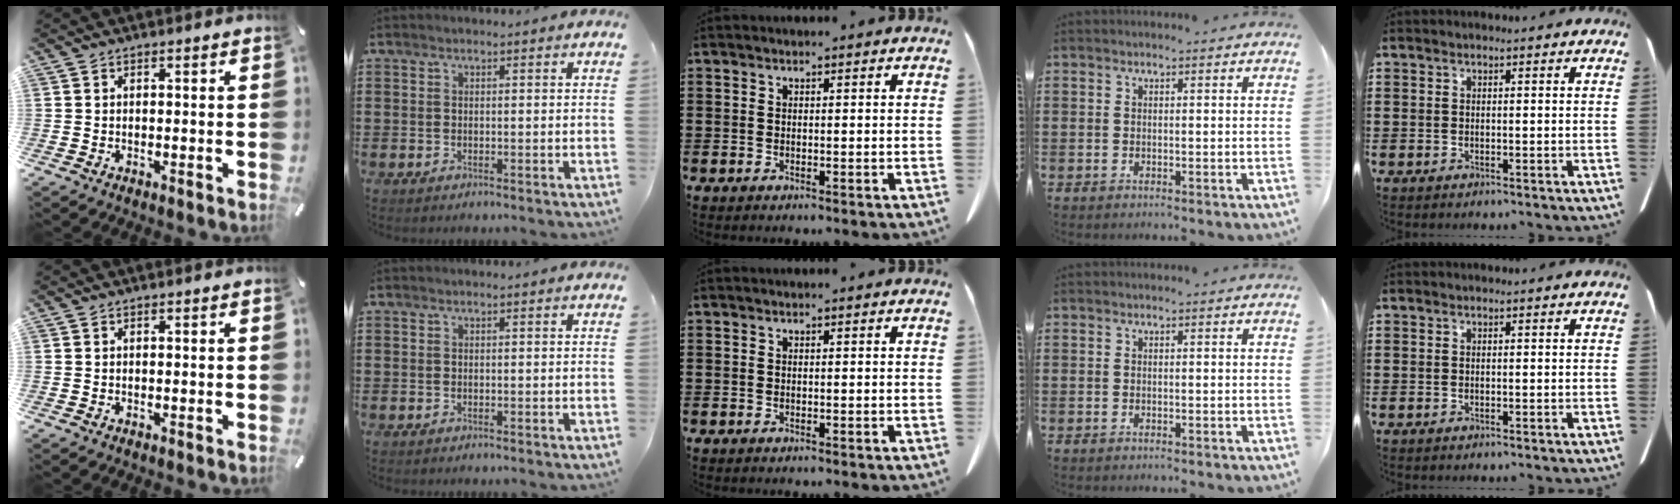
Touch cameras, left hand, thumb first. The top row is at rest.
{}